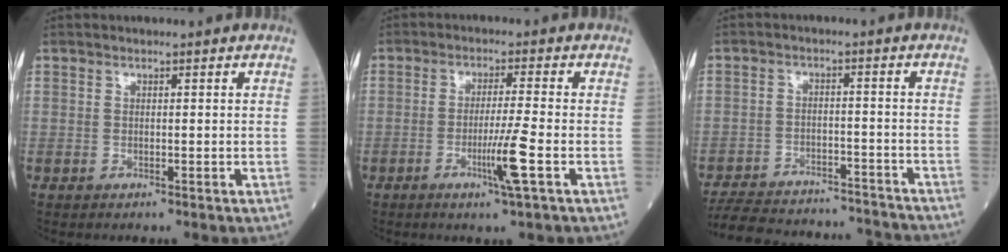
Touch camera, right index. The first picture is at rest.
{"total": 5.8, "force": [-2.1, -1.0, 5.3], "torque": [-0.097, -0.014, -0.042]}
{"total": 19.8, "force": [-18.5, 4.2, 5.6], "torque": [-0.125, -0.004, -0.255]}